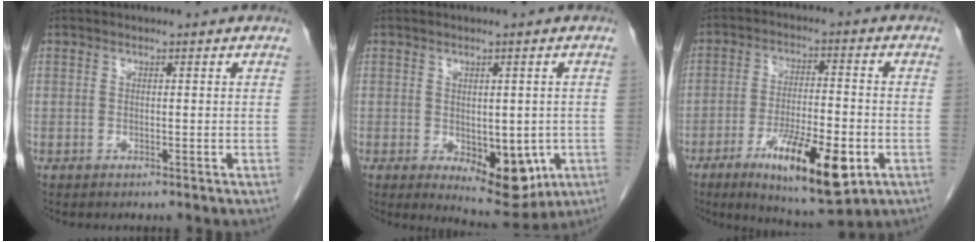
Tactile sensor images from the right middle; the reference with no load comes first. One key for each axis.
{"total": 8.6, "fx": -2.3, "fy": 4.1, "fz": 7.2, "tx": -0.084, "ty": -0.014, "tz": -0.016}
{"total": 14.4, "fx": -6.1, "fy": 3.3, "fz": 12.7, "tx": -0.213, "ty": -0.021, "tz": -0.089}